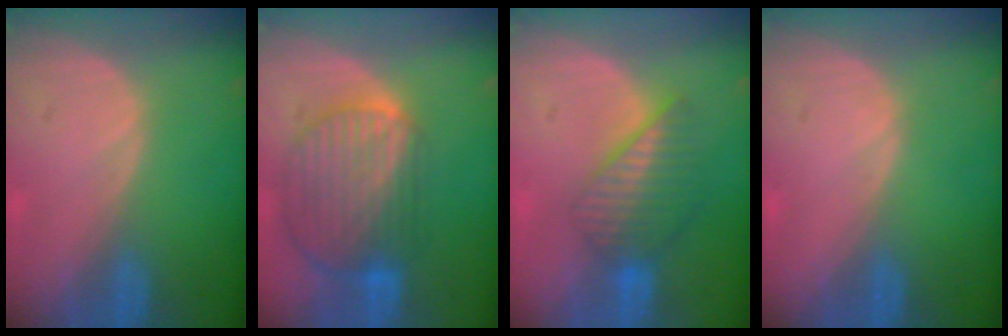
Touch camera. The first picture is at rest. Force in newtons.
{"total": 10.4, "press": 8.8, "slide": 5.5}
{"total": 6.6, "press": 5.9, "slide": 2.9}
{"total": 0.0}